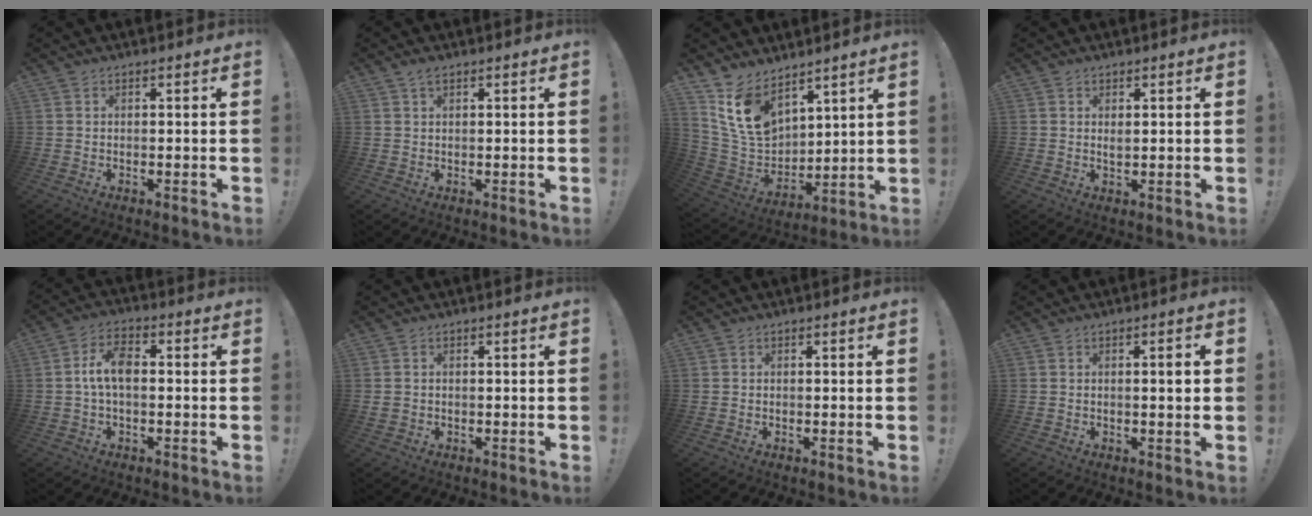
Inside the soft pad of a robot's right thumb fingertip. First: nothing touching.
{"total": 1.7, "force": [1.1, 0.8, 1.1], "torque": [-0.024, 0.000, 0.019]}
{"total": 14.9, "force": [9.5, 9.2, 6.7], "torque": [-0.134, -0.054, 0.192]}
{"total": 1.4, "force": [0.9, 0.6, 0.9], "torque": [-0.005, -0.005, 0.013]}
{"total": 8.0, "force": [0.1, 4.1, 6.9], "torque": [-0.128, 0.009, 0.002]}
{"total": 1.2, "force": [-0.1, 1.1, 0.5], "torque": [-0.009, 0.004, -0.001]}
{"total": 0.0}
{"total": 3.3, "force": [0.4, 0.2, 3.3], "torque": [-0.045, -0.005, 0.001]}